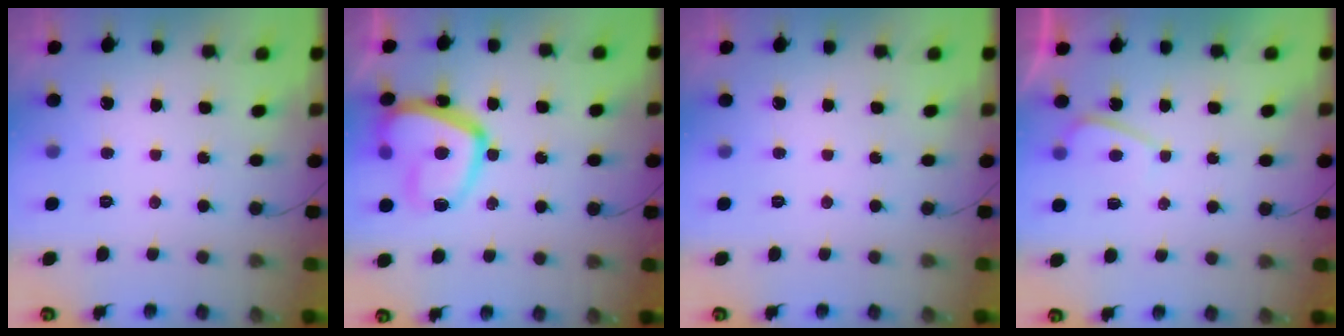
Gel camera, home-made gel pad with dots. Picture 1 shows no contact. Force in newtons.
{"total": 18.6, "press": 18.5, "slide": 1.9}
{"total": 0.0}
{"total": 1.6, "press": 1.4, "slide": 0.6}